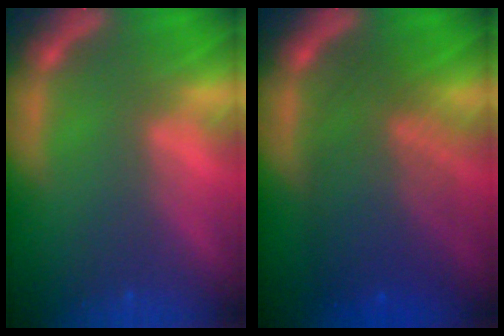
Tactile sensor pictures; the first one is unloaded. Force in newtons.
{"total": 8.0}